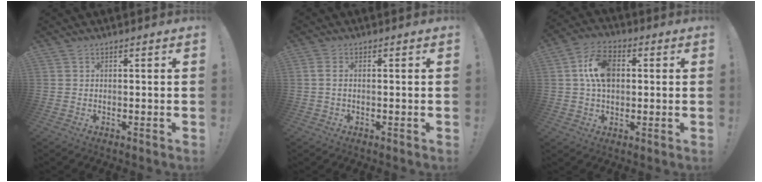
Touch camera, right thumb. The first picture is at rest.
{"total": 1.9, "force": [0.2, 0.8, 1.7], "torque": [-0.041, 0.007, 0.005]}
{"total": 11.5, "force": [1.7, 7.8, 8.3], "torque": [-0.135, 0.012, 0.036]}